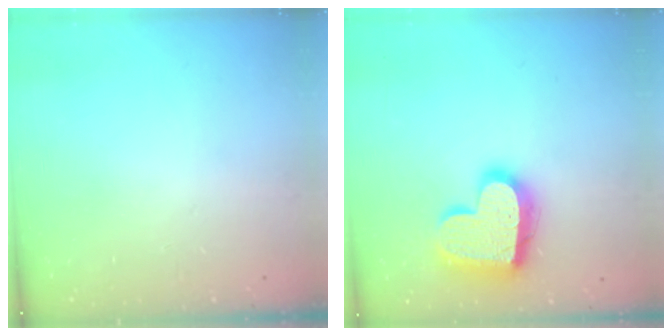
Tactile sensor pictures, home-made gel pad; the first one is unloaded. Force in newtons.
{"total": 19.1, "press": 19.0, "slide": 1.3}